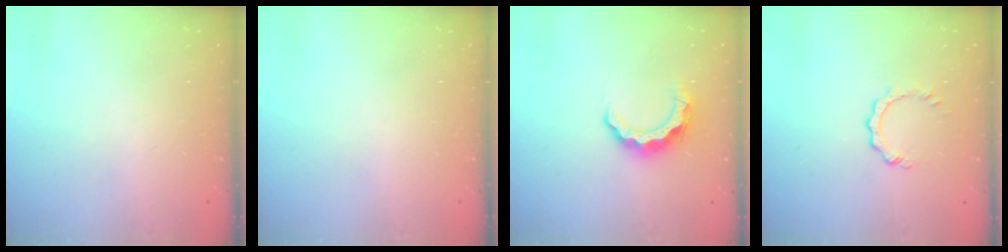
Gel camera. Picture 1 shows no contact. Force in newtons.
{"total": 0.0}
{"total": 7.7, "press": 7.7, "slide": 0.4}
{"total": 4.1, "press": 4.1, "slide": 0.5}